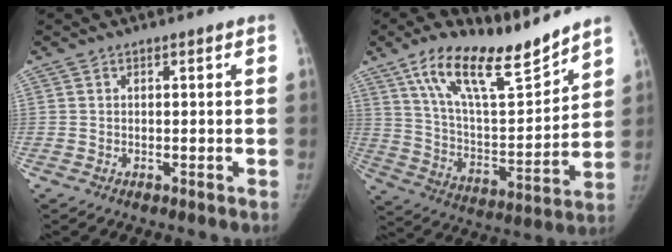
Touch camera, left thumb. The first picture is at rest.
{"total": 18.2, "force": [13.6, 5.4, 10.7], "torque": [-0.147, -0.075, 0.244]}